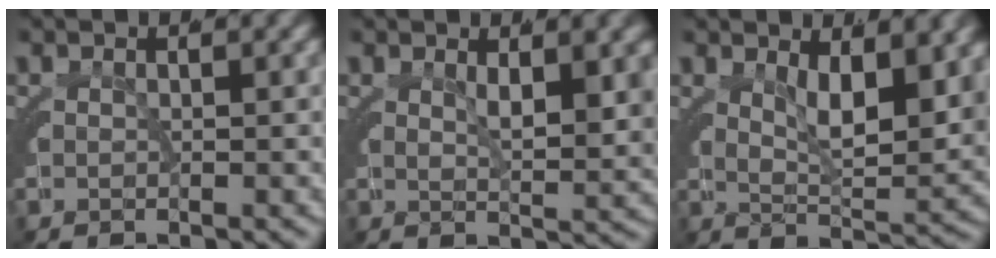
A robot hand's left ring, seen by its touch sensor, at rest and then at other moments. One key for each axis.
{"total": 3.4, "fx": 1.8, "fy": -0.1, "fz": 2.9, "tx": -0.033, "ty": -0.017, "tz": 0.036}
{"total": 5.8, "fx": 2.7, "fy": 1.2, "fz": 5.0, "tx": -0.068, "ty": -0.015, "tz": 0.050}